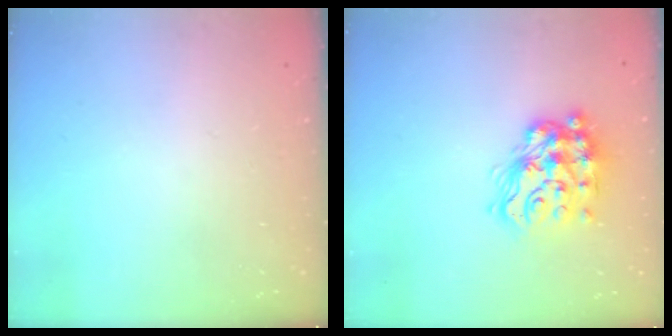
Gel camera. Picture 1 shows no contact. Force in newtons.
{"total": 17.0, "press": 16.9, "slide": 1.2}